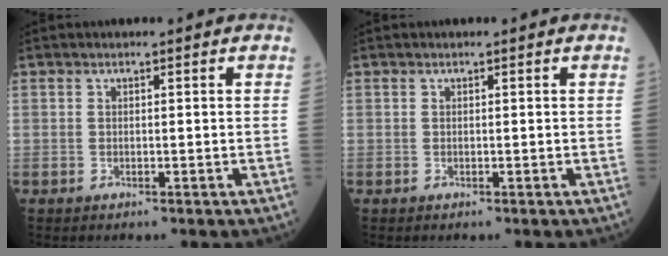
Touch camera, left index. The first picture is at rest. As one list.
[{"total": 0.0}]